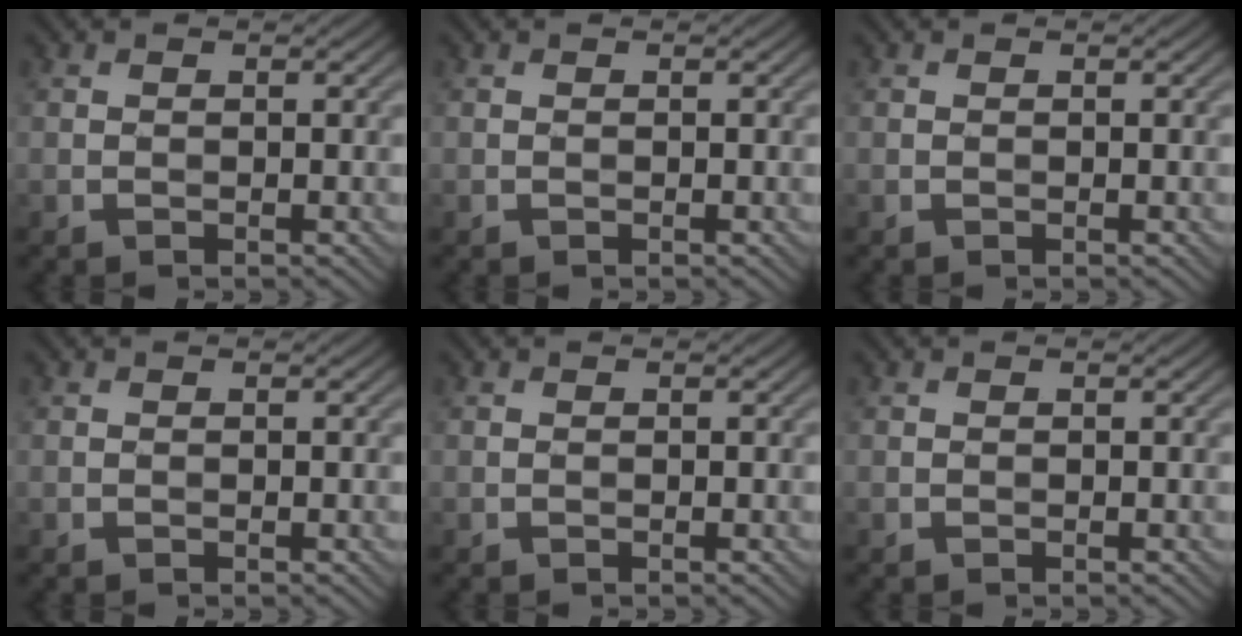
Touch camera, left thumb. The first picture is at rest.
{"total": 0.0}
{"total": 0.0}
{"total": 0.0}
{"total": 0.0}
{"total": 0.0}